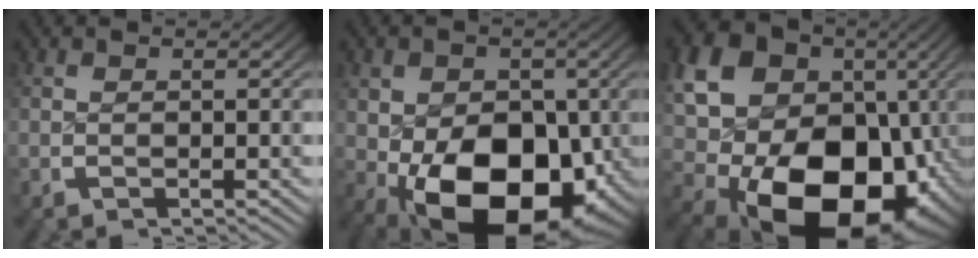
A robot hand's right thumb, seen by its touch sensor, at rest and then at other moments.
{"total": 16.1, "force": [-3.5, 10.6, 11.6], "torque": [-0.200, -0.081, -0.016]}
{"total": 27.7, "force": [-1.9, 21.0, 17.9], "torque": [-0.340, -0.076, -0.010]}